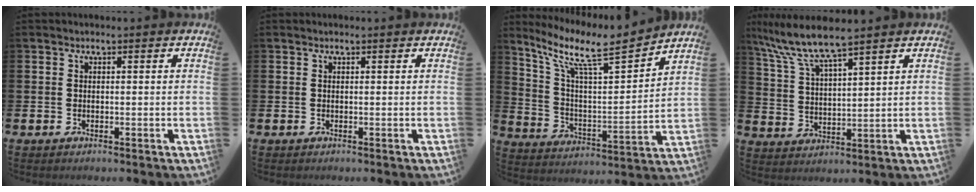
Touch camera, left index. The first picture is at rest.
{"total": 0.0}
{"total": 10.3, "force": [8.1, 2.3, 5.9], "torque": [-0.144, -0.047, 0.135]}
{"total": 7.4, "force": [6.6, 0.2, 3.3], "torque": [-0.095, -0.029, 0.115]}